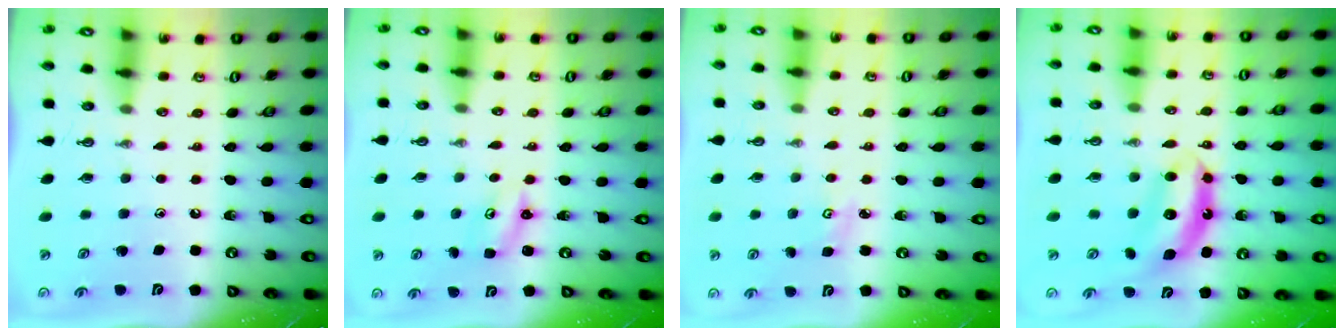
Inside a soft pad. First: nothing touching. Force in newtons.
{"total": 2.9, "press": 2.9, "slide": 0.3}
{"total": 2.8, "press": 2.7, "slide": 0.4}
{"total": 6.6, "press": 6.6, "slide": 0.4}